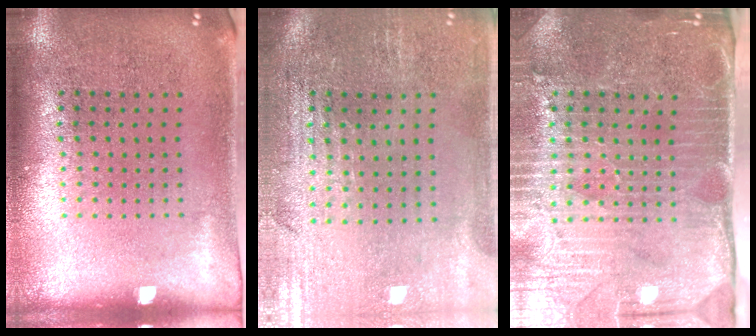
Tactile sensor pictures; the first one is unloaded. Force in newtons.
{"total": 0.8, "press": 0.7, "slide": 0.5}
{"total": 4.4, "press": 3.8, "slide": 2.3}